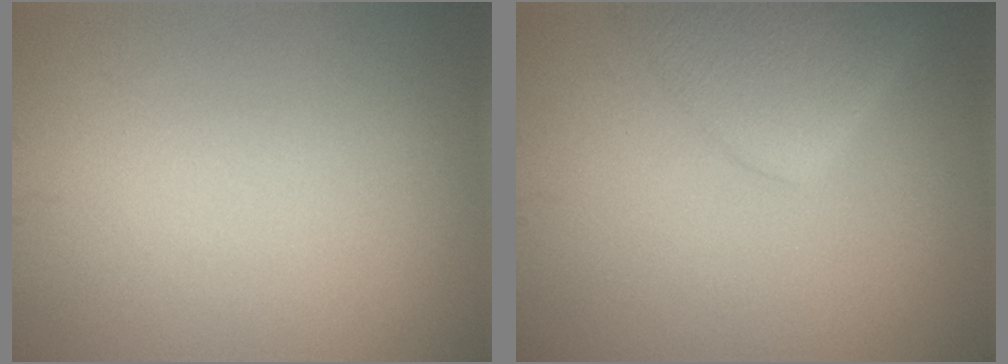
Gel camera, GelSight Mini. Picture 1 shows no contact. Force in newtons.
{"total": 3.8, "press": 3.8, "slide": 0.3}